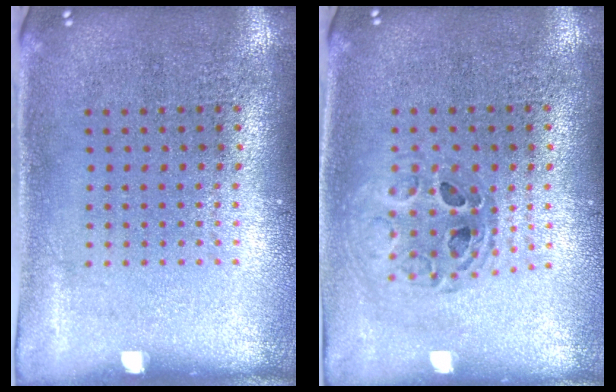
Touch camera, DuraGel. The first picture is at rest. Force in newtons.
{"total": 0.8, "press": 0.7, "slide": 0.2}